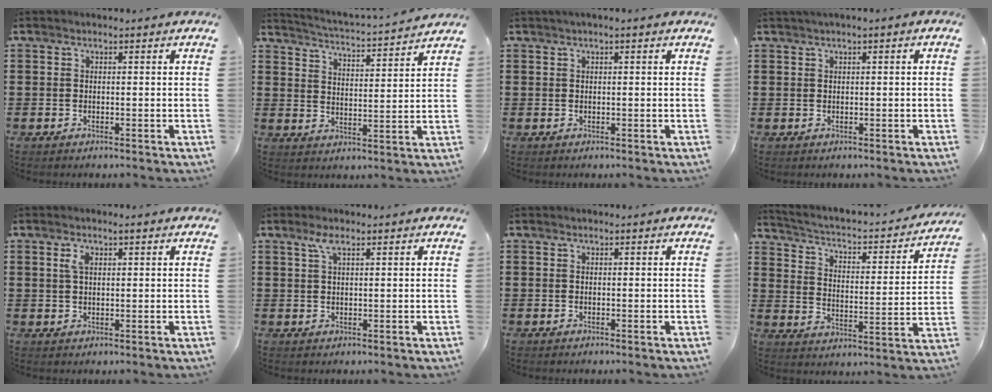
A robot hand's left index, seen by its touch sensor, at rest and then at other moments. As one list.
[{"total": 3.1, "force": [3.0, -0.6, 0.4], "torque": [-0.028, -0.031, 0.043]}, {"total": 0.8, "force": [0.3, 0.0, 0.7], "torque": [-0.012, 0.000, 0.005]}, {"total": 0.7, "force": [0.1, 0.0, 0.7], "torque": [-0.010, -0.002, 0.003]}, {"total": 2.3, "force": [1.0, 0.8, 1.9], "torque": [-0.041, 0.006, 0.015]}, {"total": 2.6, "force": [1.4, 0.7, 2.0], "torque": [-0.044, 0.006, 0.024]}, {"total": 0.0}, {"total": 2.0, "force": [1.5, 0.6, 1.3], "torque": [-0.041, -0.025, 0.011]}]